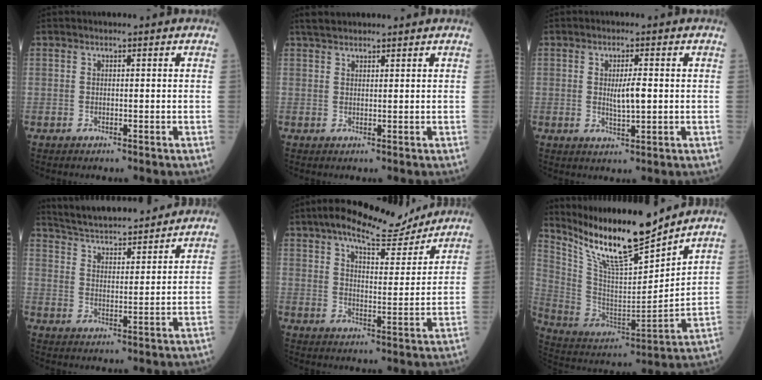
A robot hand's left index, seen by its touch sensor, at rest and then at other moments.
{"total": 3.1, "force": [2.8, 0.8, 1.0], "torque": [-0.016, 0.022, 0.049]}
{"total": 4.8, "force": [-0.4, 2.2, 4.2], "torque": [-0.070, 0.004, -0.006]}
{"total": 16.5, "force": [15.3, 2.2, 5.7], "torque": [-0.097, 0.020, 0.233]}
{"total": 12.2, "force": [10.4, 2.8, 5.6], "torque": [-0.086, 0.008, 0.150]}
{"total": 16.9, "force": [14.0, 1.6, 9.3], "torque": [-0.179, -0.008, 0.264]}